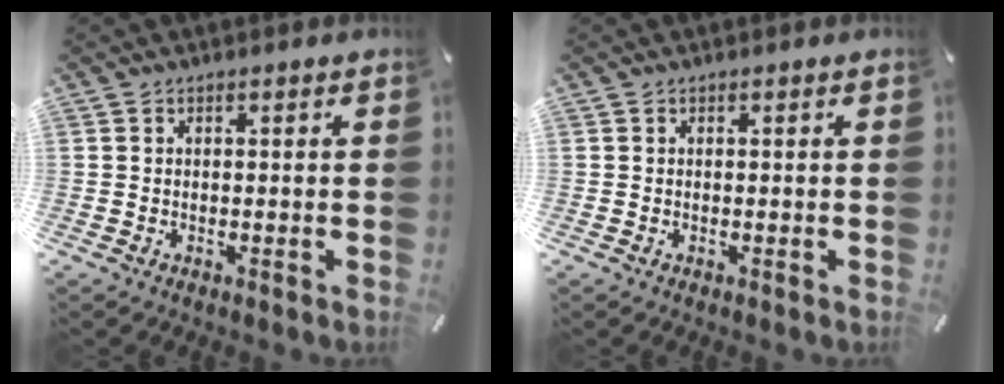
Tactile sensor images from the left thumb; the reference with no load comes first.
{"total": 0.0}